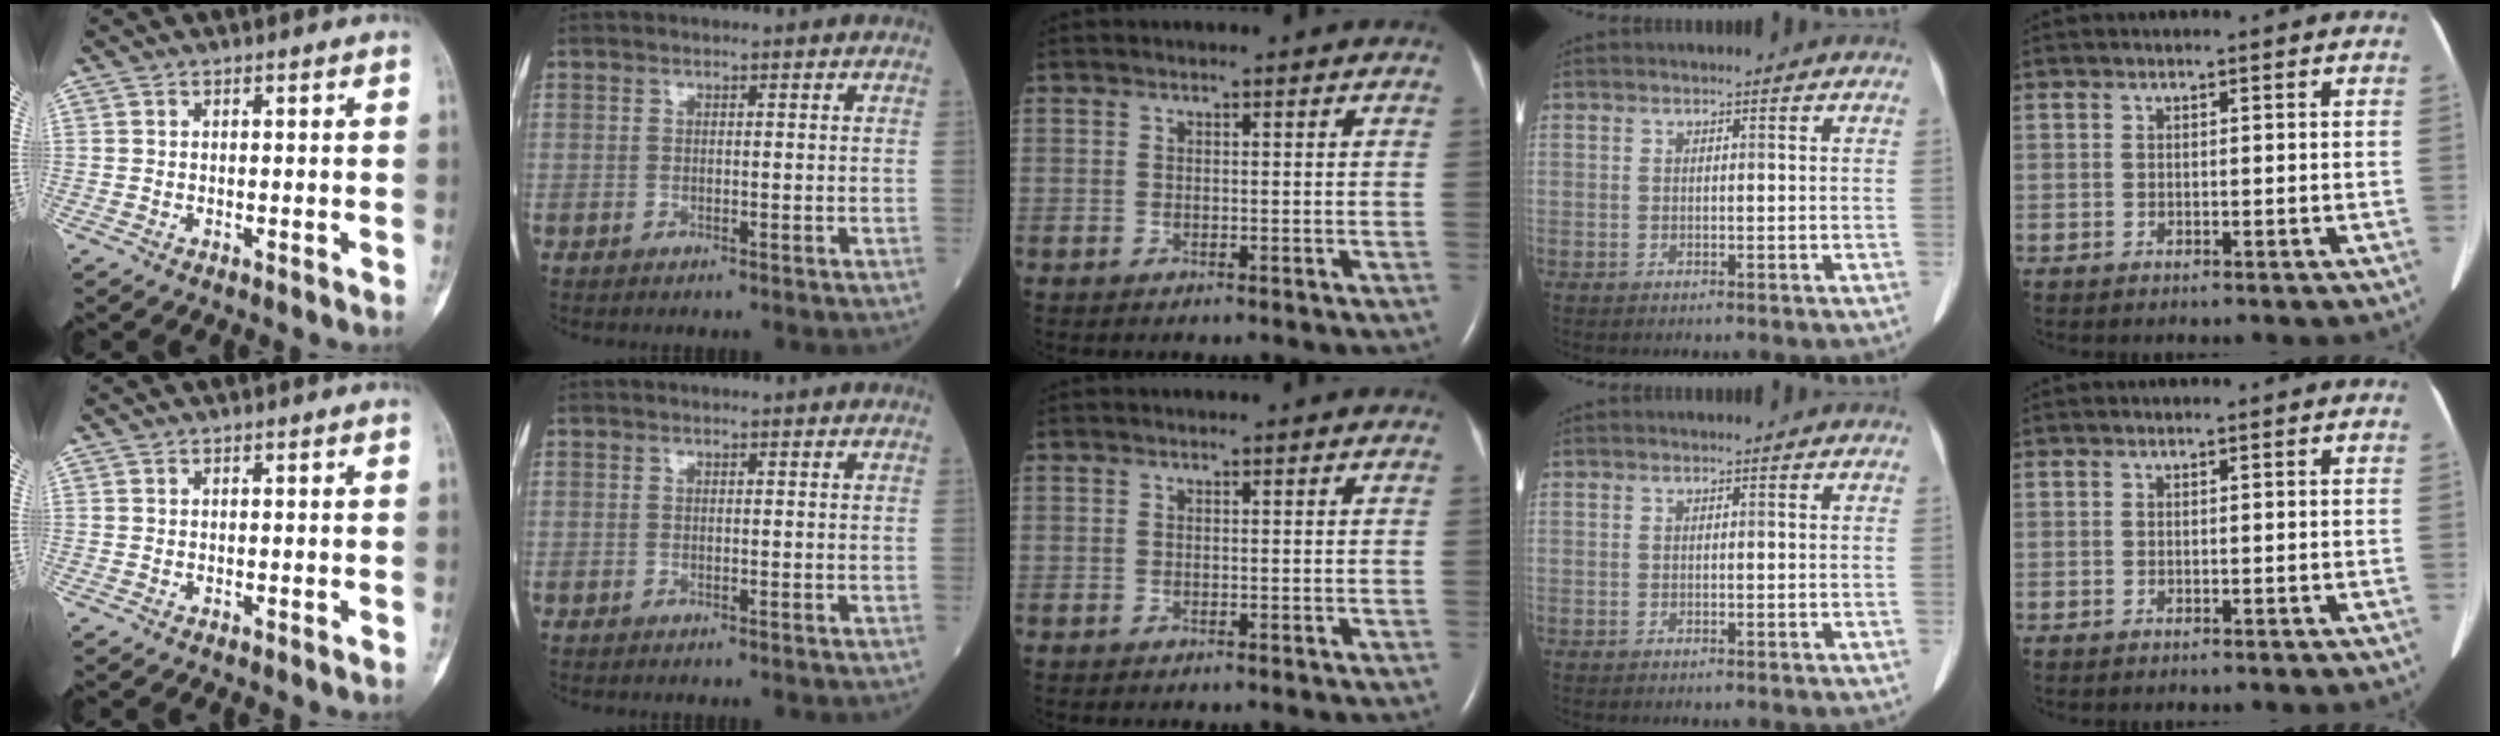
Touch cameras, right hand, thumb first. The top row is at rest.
{}